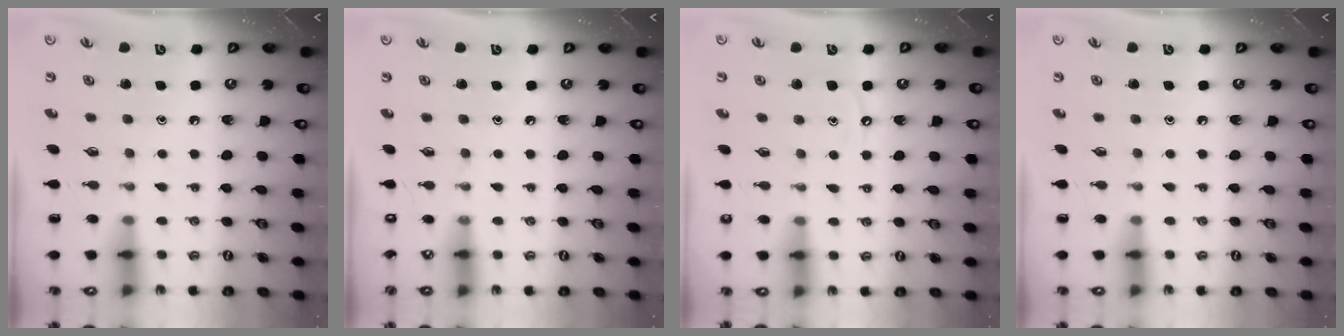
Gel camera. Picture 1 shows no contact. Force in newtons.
{"total": 0.0}
{"total": 5.9, "press": 5.8, "slide": 0.7}
{"total": 0.0}